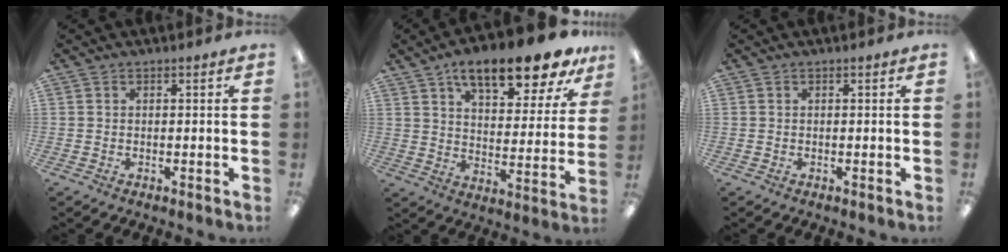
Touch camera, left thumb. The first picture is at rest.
{"total": 15.1, "force": [11.2, 5.0, 8.7], "torque": [-0.126, -0.063, 0.186]}
{"total": 0.0}